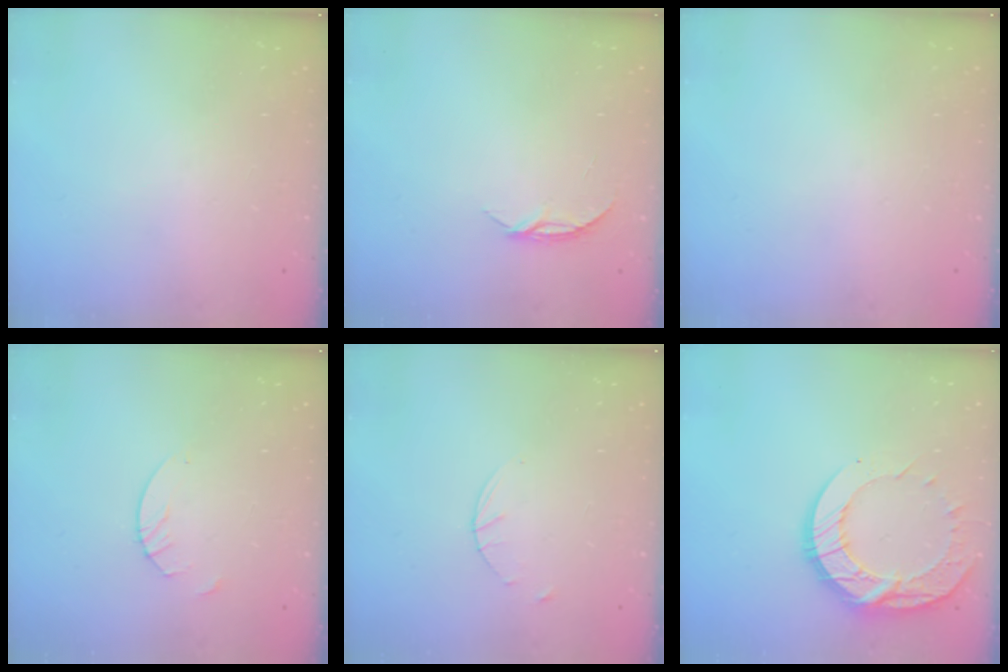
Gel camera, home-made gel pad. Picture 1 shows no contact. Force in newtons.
{"total": 4.3, "press": 4.3, "slide": 0.5}
{"total": 0.0}
{"total": 2.7, "press": 2.7, "slide": 0.2}
{"total": 1.6, "press": 1.6, "slide": 0.2}
{"total": 15.6, "press": 15.6, "slide": 1.2}